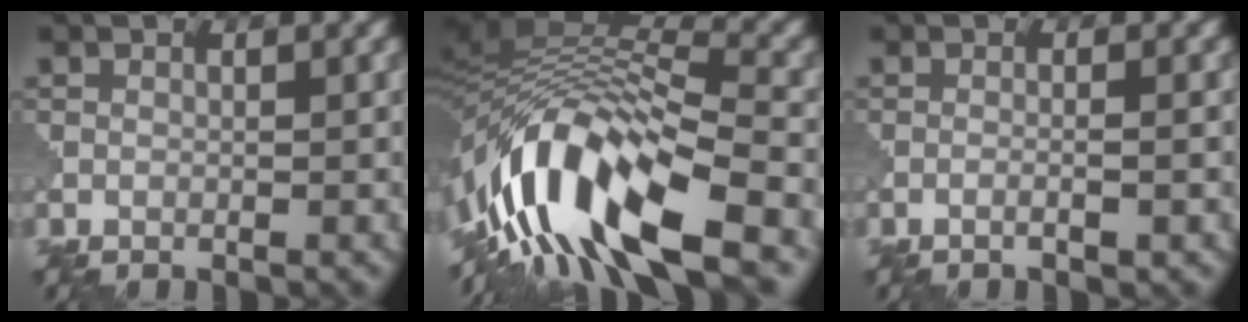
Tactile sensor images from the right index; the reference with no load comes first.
{"total": 13.0, "force": [-6.2, 5.0, 10.3], "torque": [-0.198, 0.025, -0.111]}
{"total": 1.7, "force": [-0.5, 0.6, 1.5], "torque": [0.006, 0.005, -0.021]}